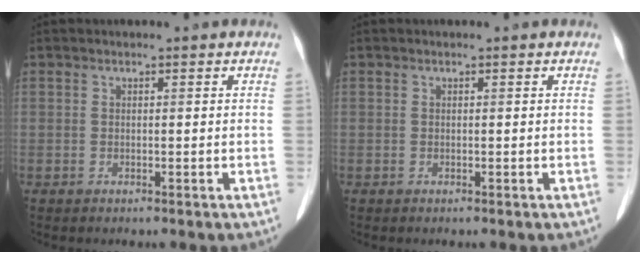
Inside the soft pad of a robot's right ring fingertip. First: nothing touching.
{"total": 0.0}